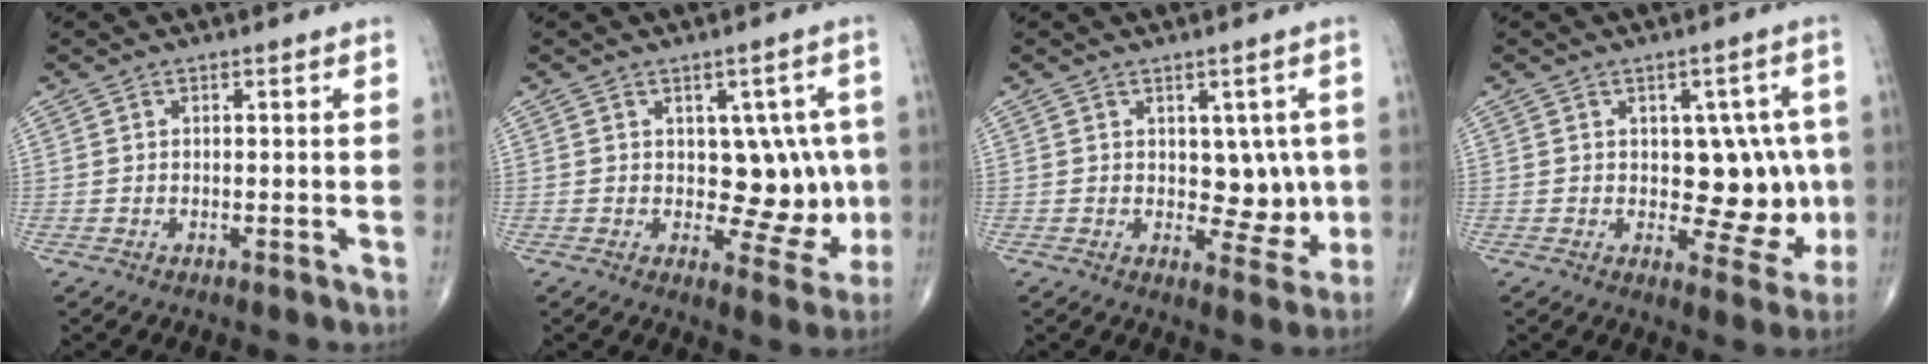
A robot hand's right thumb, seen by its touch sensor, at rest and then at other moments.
{"total": 9.2, "force": [0.1, 6.0, 7.0], "torque": [-0.026, -0.008, 0.009]}
{"total": 6.7, "force": [0.4, 4.5, 4.9], "torque": [-0.020, -0.011, 0.013]}
{"total": 10.3, "force": [-0.2, 6.4, 8.1], "torque": [-0.042, 0.000, 0.006]}